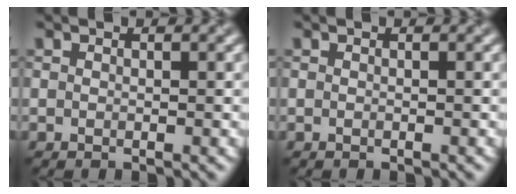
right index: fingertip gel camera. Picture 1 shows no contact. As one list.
[{"total": 0.0}]